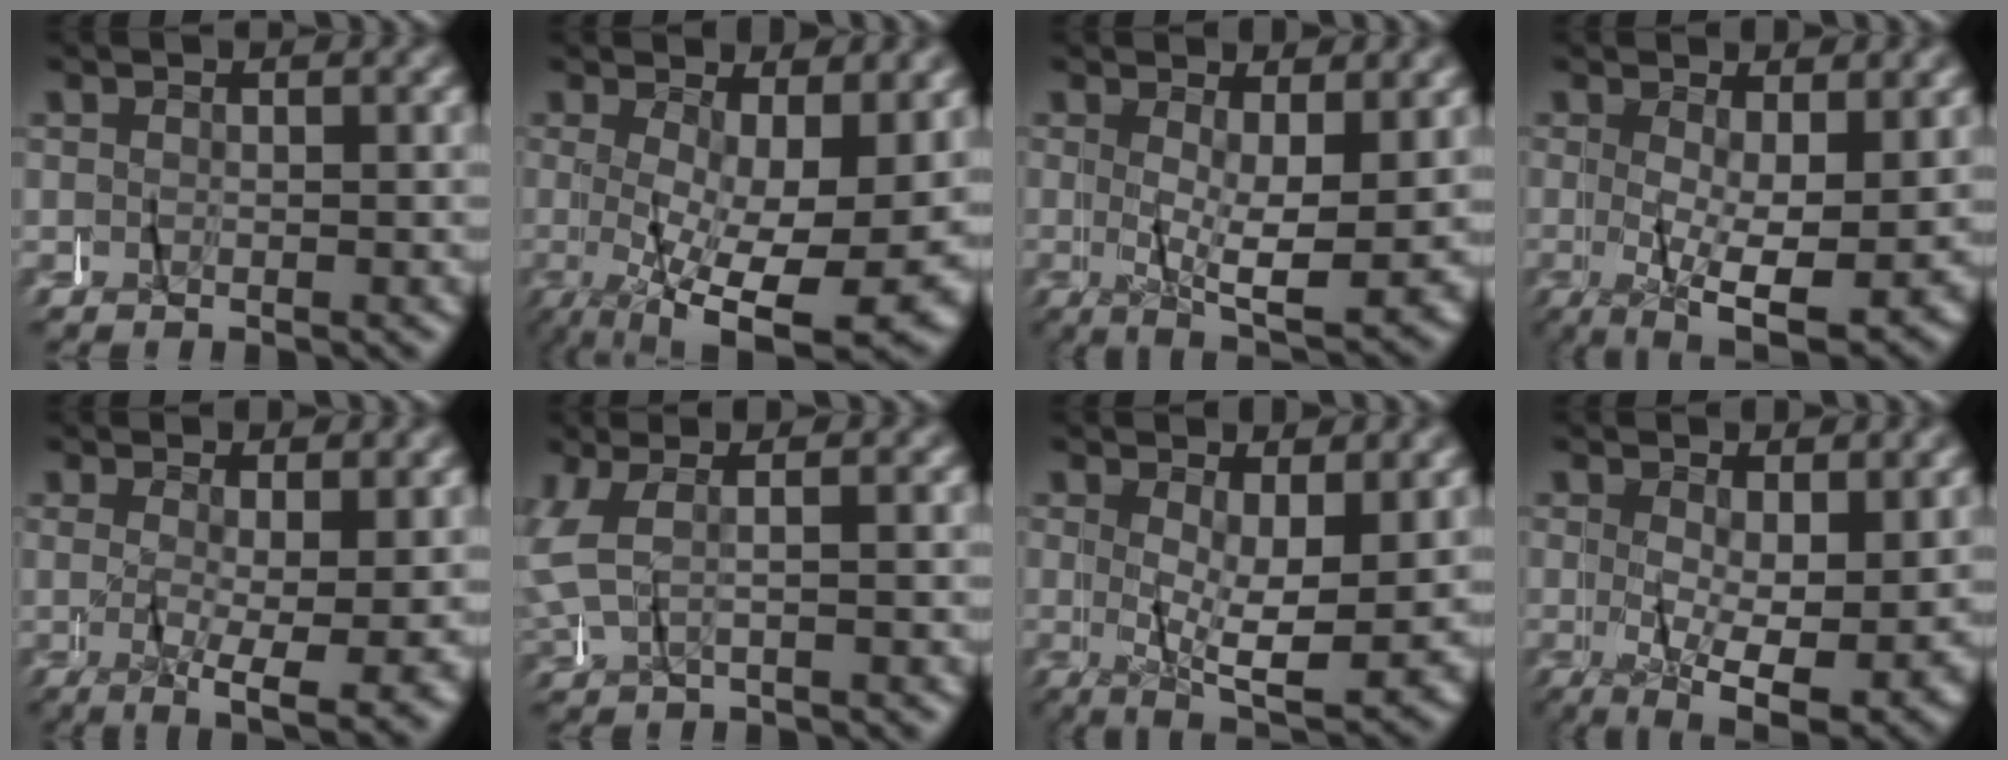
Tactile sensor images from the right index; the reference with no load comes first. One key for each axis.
{"total": 10.2, "fx": -2.3, "fy": 3.5, "fz": 9.4, "tx": -0.142, "ty": -0.039, "tz": -0.015}
{"total": 6.6, "fx": 0.0, "fy": 1.8, "fz": 6.3, "tx": -0.088, "ty": -0.015, "tz": 0.003}
{"total": 8.0, "fx": -1.3, "fy": 3.1, "fz": 7.2, "tx": -0.104, "ty": -0.028, "tz": -0.013}
{"total": 4.9, "fx": -0.9, "fy": 0.2, "fz": 4.8, "tx": -0.067, "ty": -0.014, "tz": -0.011}
{"total": 2.7, "fx": 0.1, "fy": 1.5, "fz": 2.3, "tx": -0.077, "ty": 0.004, "tz": 0.005}
{"total": 7.3, "fx": -0.1, "fy": 2.4, "fz": 6.9, "tx": -0.099, "ty": -0.021, "tz": 0.005}
{"total": 7.1, "fx": -1.0, "fy": 2.5, "fz": 6.5, "tx": -0.092, "ty": -0.027, "tz": -0.010}